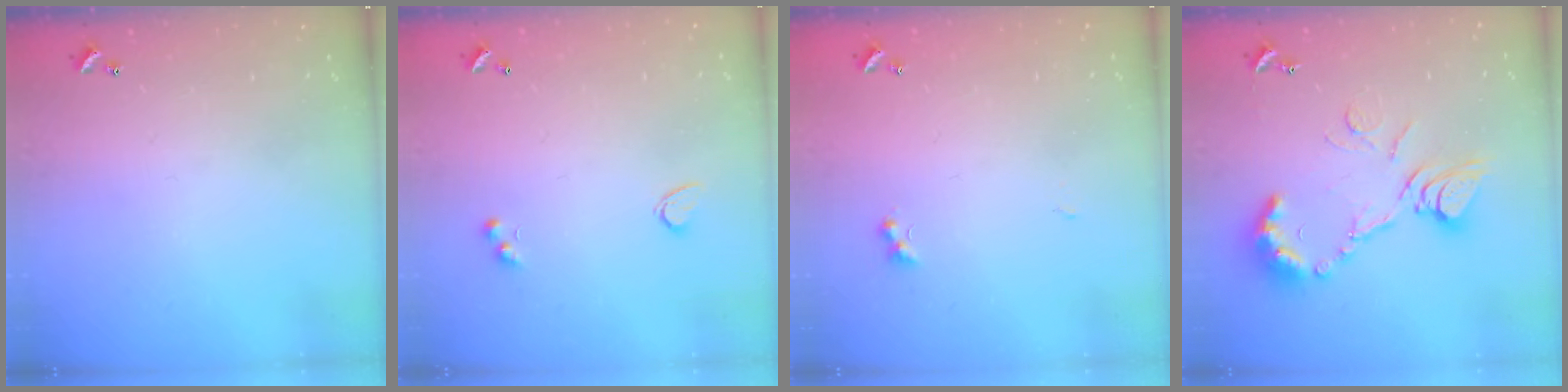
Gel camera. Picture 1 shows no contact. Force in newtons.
{"total": 2.8, "press": 2.6, "slide": 1.2}
{"total": 2.7, "press": 2.6, "slide": 0.7}
{"total": 12.1, "press": 12.1, "slide": 0.5}